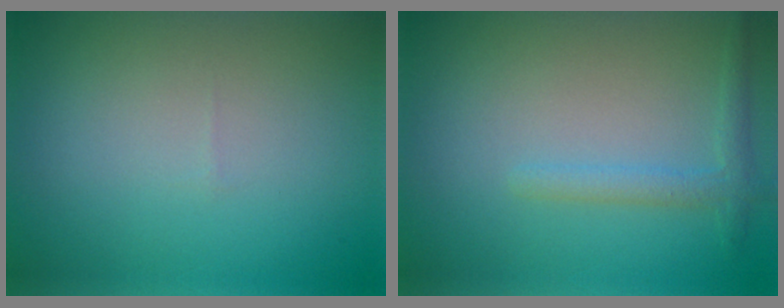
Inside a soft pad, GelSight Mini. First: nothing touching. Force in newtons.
{"total": 1.7, "press": 1.7, "slide": 0.1}